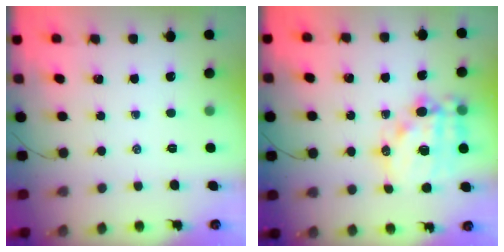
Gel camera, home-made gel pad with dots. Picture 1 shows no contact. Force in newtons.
{"total": 16.1, "press": 15.7, "slide": 3.6}